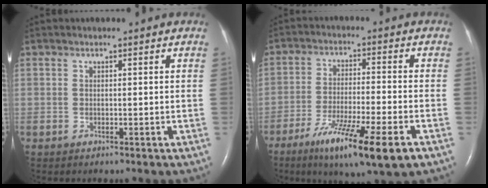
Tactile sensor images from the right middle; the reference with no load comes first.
{"total": 13.0, "force": [-7.3, 0.5, 10.8], "torque": [-0.188, -0.035, -0.119]}